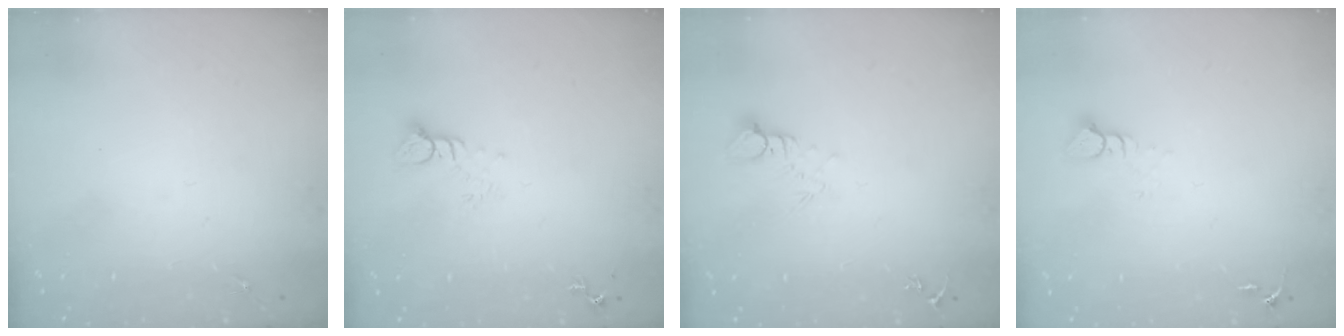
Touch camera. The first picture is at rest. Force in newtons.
{"total": 5.6, "press": 5.6, "slide": 0.0}
{"total": 5.5, "press": 5.5, "slide": 0.4}
{"total": 3.6, "press": 3.6, "slide": 0.2}